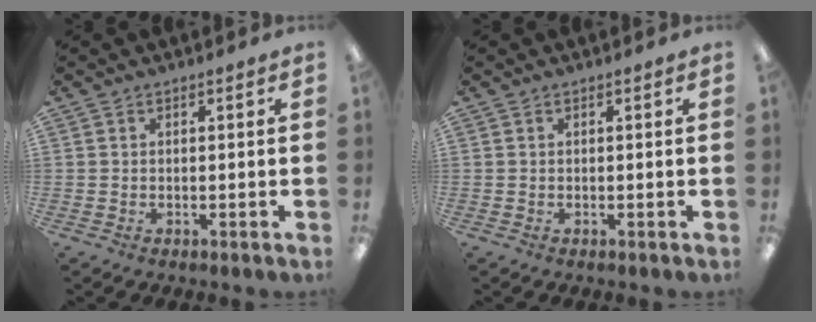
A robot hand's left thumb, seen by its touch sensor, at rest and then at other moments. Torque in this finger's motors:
{"motor_torque": [-0.07, 0.07, -0.12, 0.12, 0.00]}